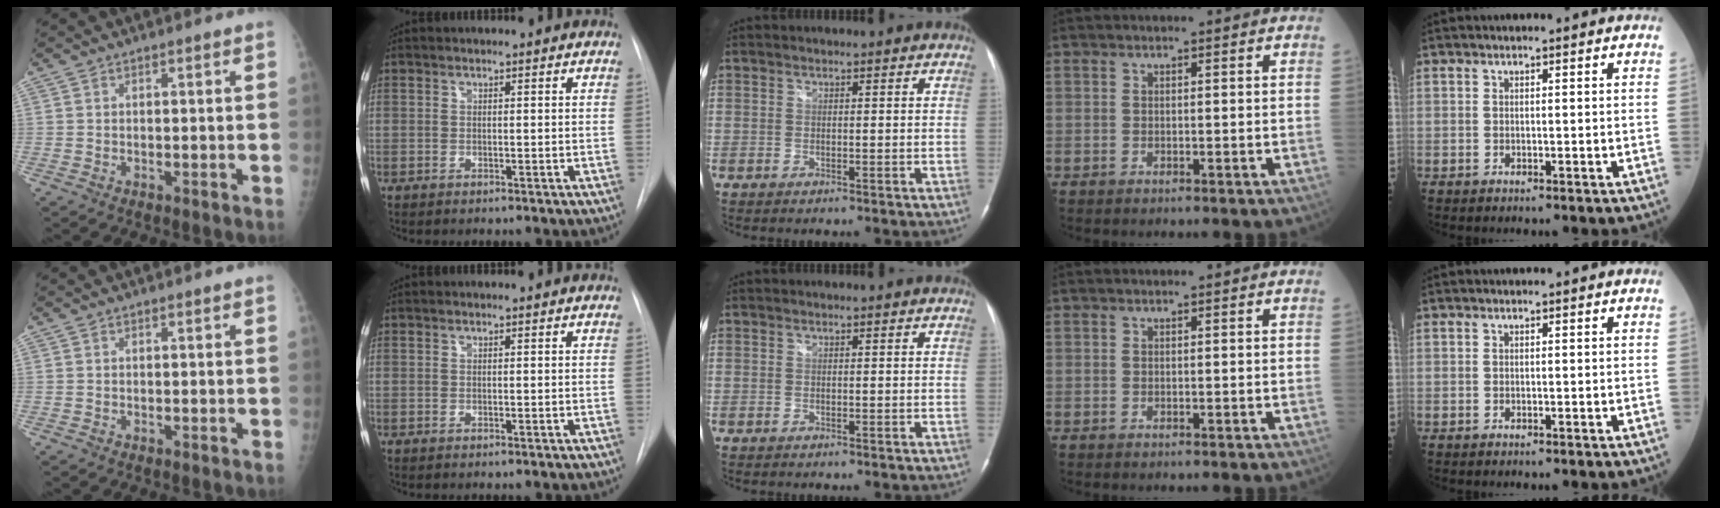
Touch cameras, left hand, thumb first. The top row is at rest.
{}